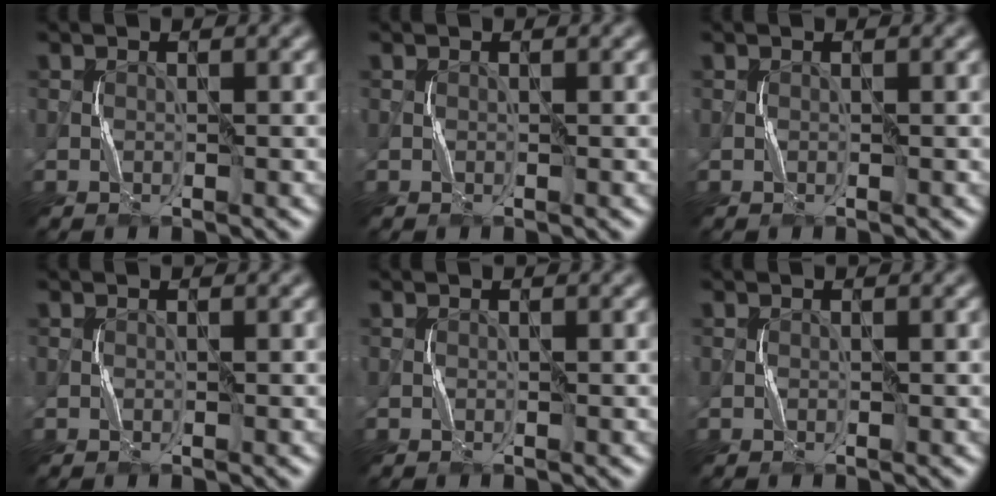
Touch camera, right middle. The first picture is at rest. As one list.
[{"total": 0.0}, {"total": 0.0}, {"total": 0.0}, {"total": 0.0}, {"total": 0.0}]